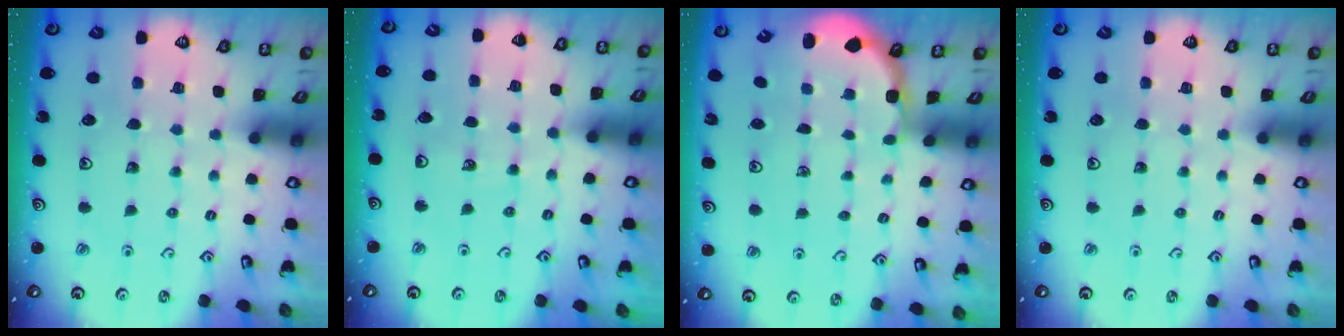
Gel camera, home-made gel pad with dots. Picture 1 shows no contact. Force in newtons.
{"total": 2.9, "press": 2.9, "slide": 0.3}
{"total": 2.6, "press": 1.9, "slide": 1.8}
{"total": 0.0}